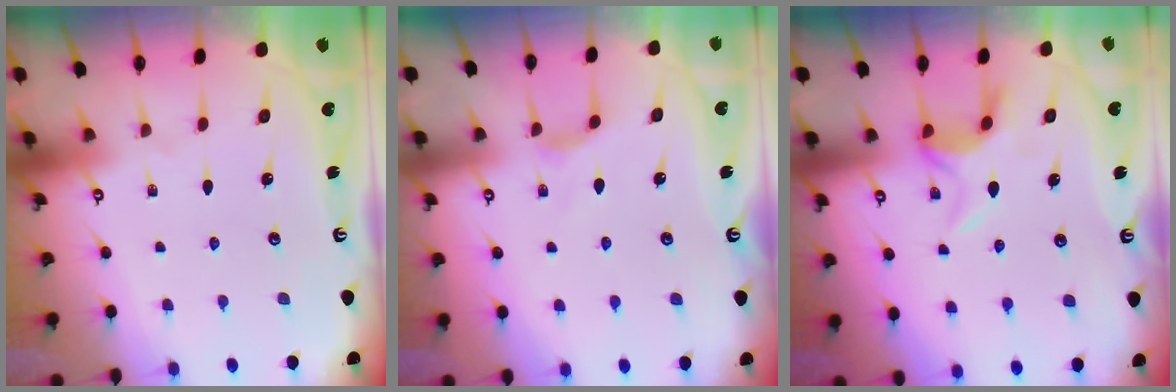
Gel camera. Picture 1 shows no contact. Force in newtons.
{"total": 3.0, "press": 2.9, "slide": 0.5}
{"total": 5.6, "press": 5.5, "slide": 1.2}